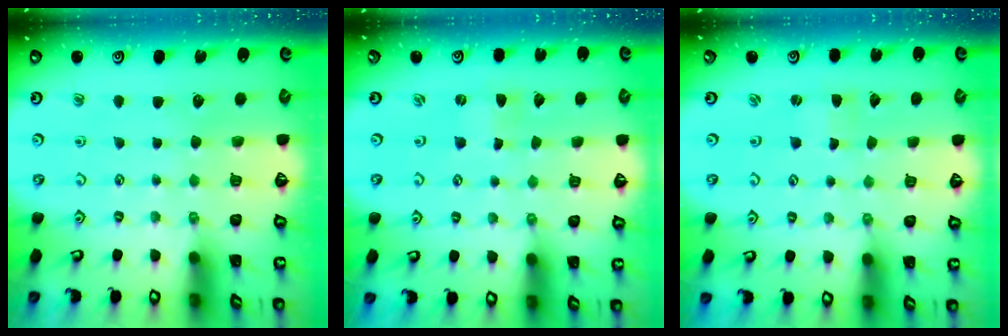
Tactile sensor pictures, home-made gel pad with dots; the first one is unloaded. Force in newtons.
{"total": 0.0}
{"total": 1.3, "press": 1.3, "slide": 0.2}